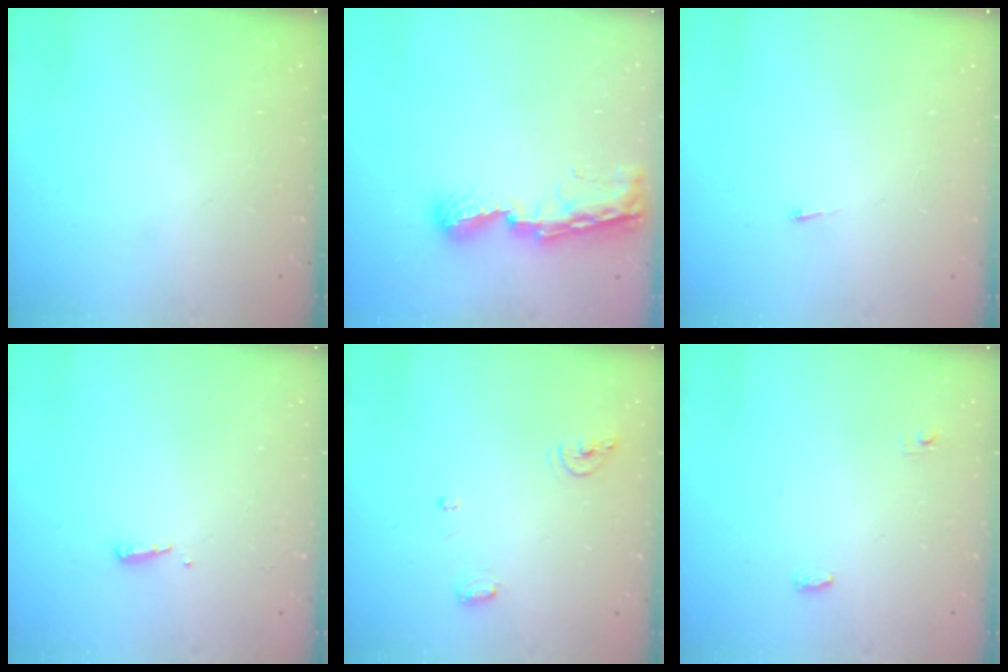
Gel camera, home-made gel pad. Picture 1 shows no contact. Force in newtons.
{"total": 8.9, "press": 8.9, "slide": 0.9}
{"total": 2.6, "press": 2.5, "slide": 0.3}
{"total": 3.7, "press": 3.6, "slide": 0.6}
{"total": 6.5, "press": 6.5, "slide": 0.5}
{"total": 3.6, "press": 3.4, "slide": 1.0}